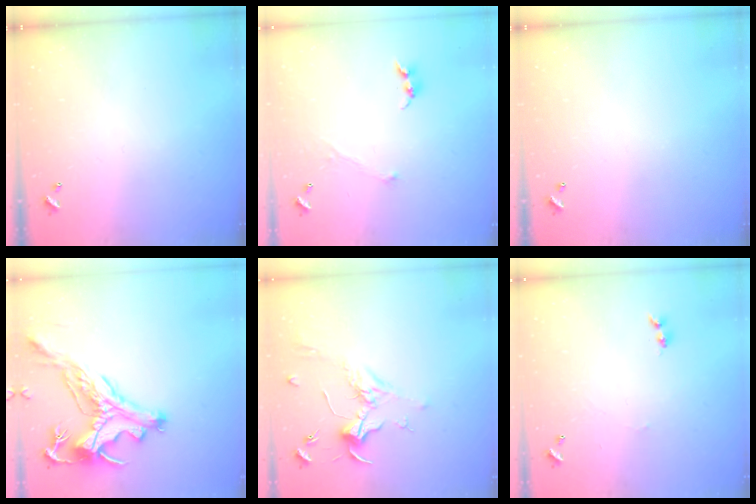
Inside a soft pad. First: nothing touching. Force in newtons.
{"total": 0.8, "press": 0.7, "slide": 0.3}
{"total": 0.0}
{"total": 3.7, "press": 3.4, "slide": 1.5}
{"total": 1.8, "press": 1.7, "slide": 0.7}
{"total": 1.1, "press": 0.9, "slide": 0.5}